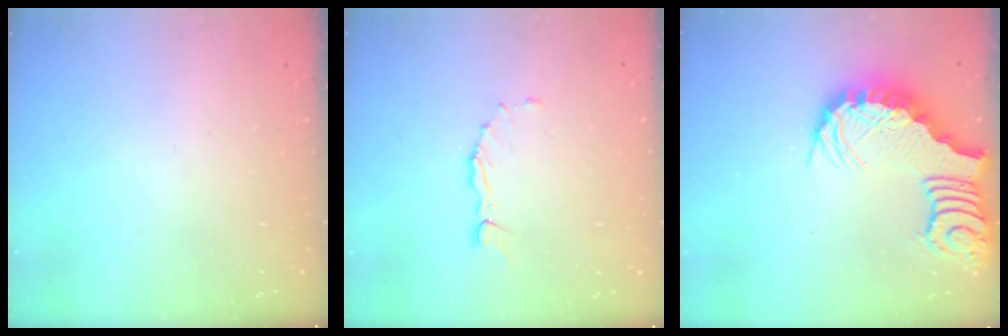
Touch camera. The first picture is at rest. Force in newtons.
{"total": 2.2, "press": 2.2, "slide": 0.3}
{"total": 3.7, "press": 3.6, "slide": 0.7}